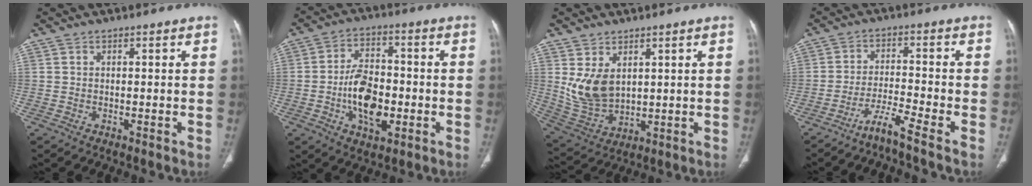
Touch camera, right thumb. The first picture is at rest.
{"total": 12.2, "force": [-2.6, 7.1, 9.5], "torque": [-0.143, 0.018, -0.043]}
{"total": 9.5, "force": [2.8, 6.2, 6.6], "torque": [-0.122, -0.020, 0.078]}
{"total": 5.1, "force": [-4.1, -1.0, 2.8], "torque": [-0.065, 0.014, -0.088]}